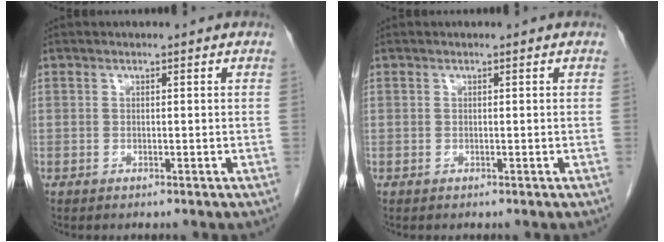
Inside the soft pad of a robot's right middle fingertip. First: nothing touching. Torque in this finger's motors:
{"motor_torque": [0.21, 0.31, -0.02, -0.01]}